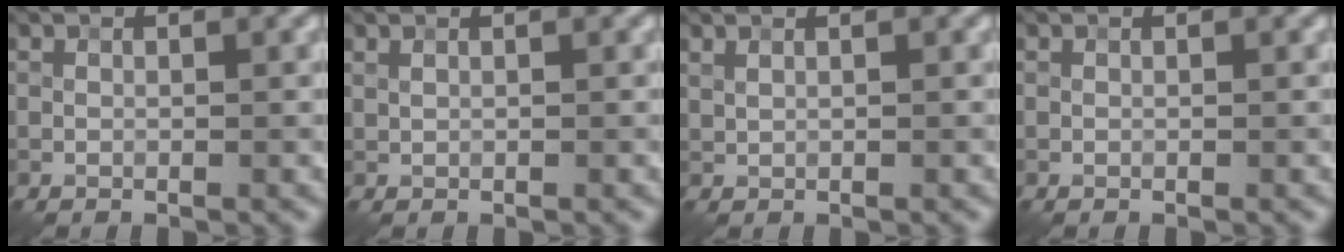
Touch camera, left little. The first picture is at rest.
{"total": 0.0}
{"total": 0.5, "force": [0.5, 0.0, 0.2], "torque": [-0.007, 0.001, 0.010]}
{"total": 0.0}